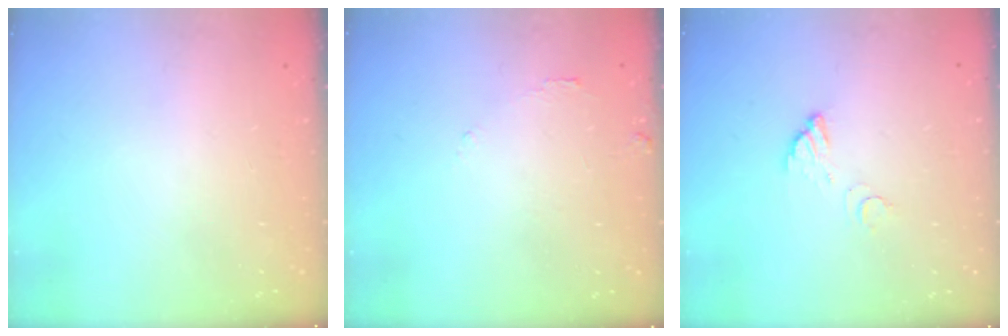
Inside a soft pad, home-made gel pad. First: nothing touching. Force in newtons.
{"total": 5.6, "press": 5.6, "slide": 0.2}
{"total": 3.6, "press": 3.6, "slide": 0.3}